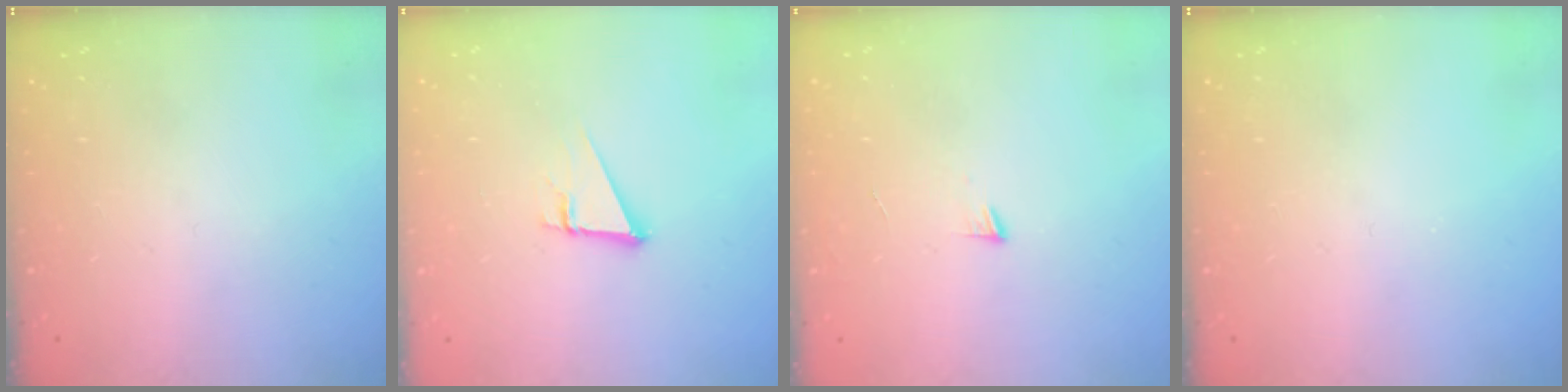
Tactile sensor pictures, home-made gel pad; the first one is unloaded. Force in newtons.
{"total": 3.6, "press": 3.6, "slide": 0.3}
{"total": 4.0, "press": 3.9, "slide": 0.4}
{"total": 0.0}